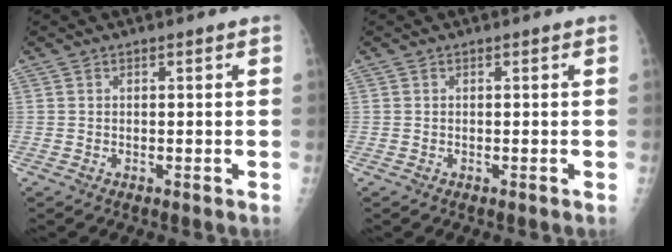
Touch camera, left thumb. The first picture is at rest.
{"total": 0.0}